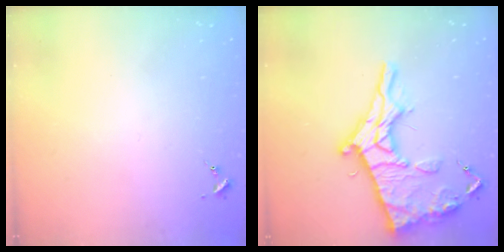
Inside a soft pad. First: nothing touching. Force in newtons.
{"total": 21.2, "press": 21.2, "slide": 1.8}